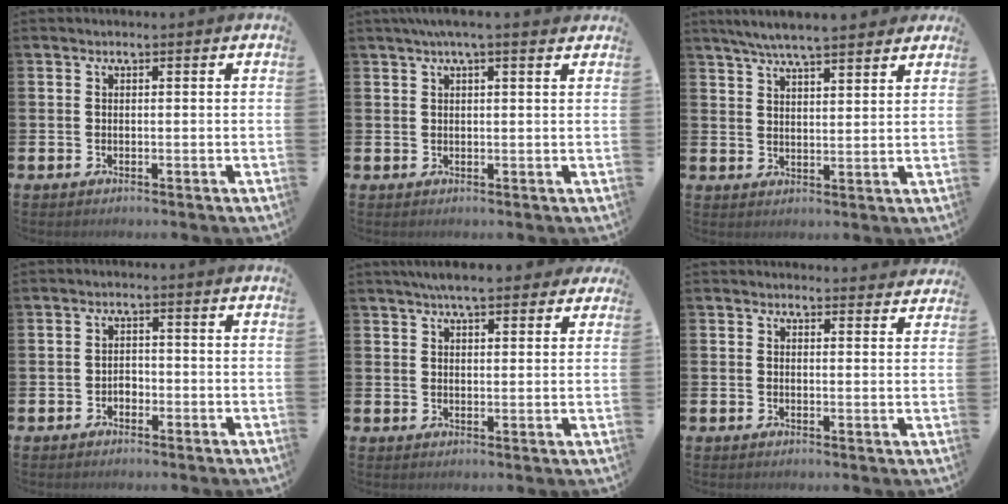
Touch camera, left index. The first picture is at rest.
{"total": 1.6, "force": [1.0, 0.0, 1.2], "torque": [-0.017, 0.000, 0.016]}
{"total": 6.0, "force": [5.6, 0.5, 2.1], "torque": [-0.046, -0.021, 0.099]}
{"total": 1.4, "force": [-0.7, 1.1, 0.4], "torque": [-0.006, 0.000, -0.018]}
{"total": 5.1, "force": [4.6, 1.1, 1.9], "torque": [-0.031, -0.015, 0.081]}
{"total": 2.3, "force": [2.3, 0.3, -0.2], "torque": [0.013, -0.017, 0.039]}